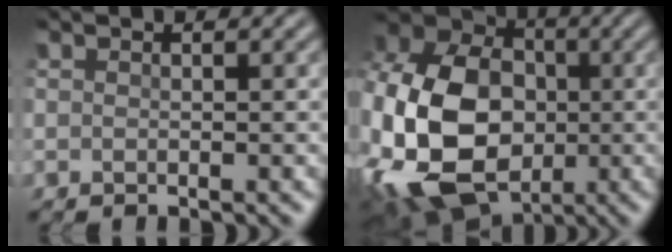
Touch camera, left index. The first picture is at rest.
{"total": 19.6, "force": [-3.6, 14.6, 12.6], "torque": [-0.282, -0.022, -0.078]}